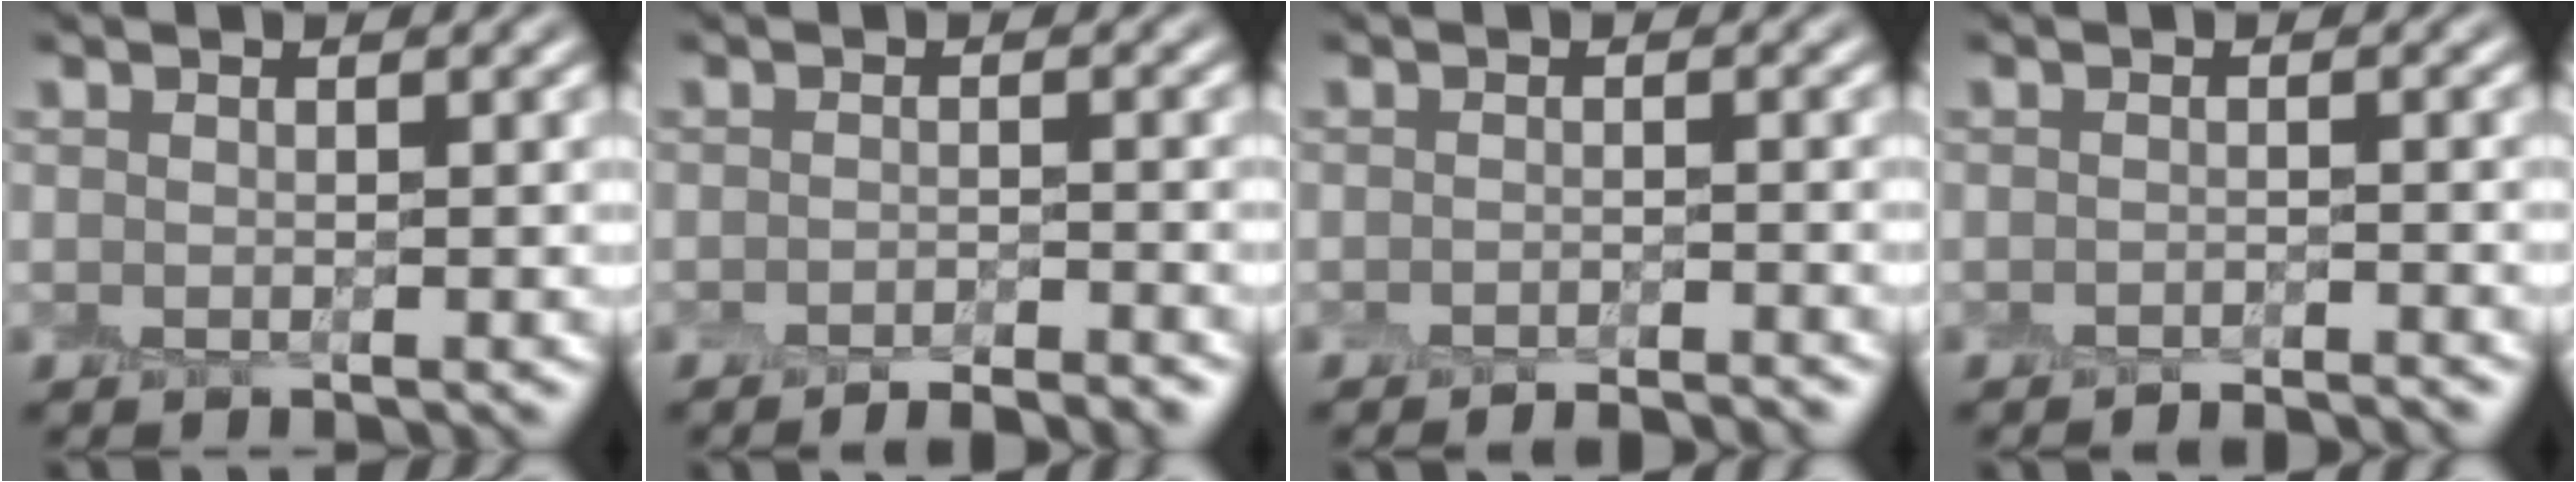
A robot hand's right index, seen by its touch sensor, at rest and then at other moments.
{"total": 3.3, "force": [-3.0, 0.3, 1.4], "torque": [-0.022, 0.003, -0.040]}
{"total": 2.7, "force": [-2.6, 0.1, 0.8], "torque": [-0.011, 0.006, -0.032]}
{"total": 2.1, "force": [-2.0, -0.1, 0.4], "torque": [0.001, 0.002, -0.025]}